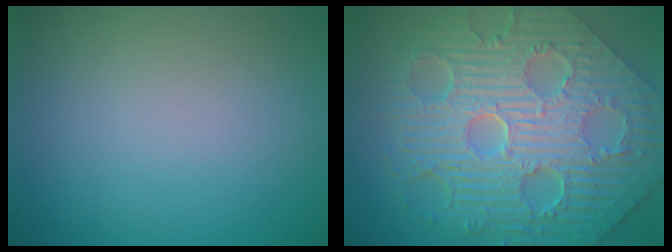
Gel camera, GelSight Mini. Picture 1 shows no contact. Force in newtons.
{"total": 11.7, "press": 8.0, "slide": 8.6}